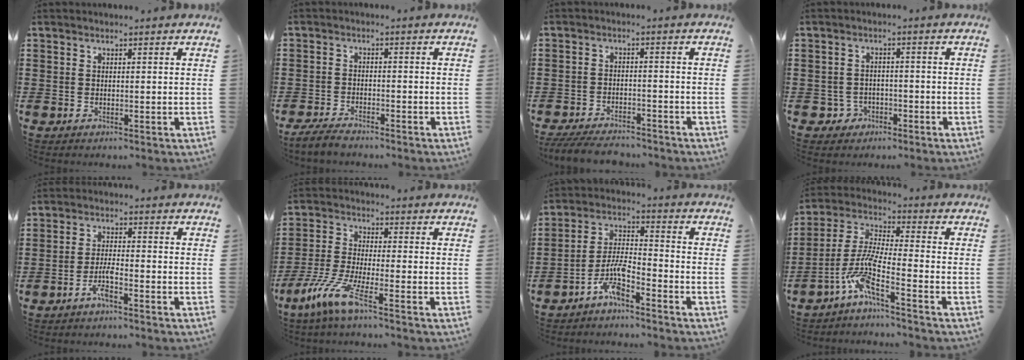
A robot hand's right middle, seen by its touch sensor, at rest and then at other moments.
{"total": 3.4, "force": [-3.2, 1.0, 0.8], "torque": [-0.030, 0.003, -0.070]}
{"total": 4.9, "force": [-4.6, 0.9, 1.3], "torque": [-0.032, -0.001, -0.094]}
{"total": 2.8, "force": [-2.0, 1.9, 0.5], "torque": [-0.018, 0.003, -0.045]}
{"total": 3.6, "force": [-2.3, 0.5, 2.7], "torque": [-0.062, 0.000, -0.046]}
{"total": 8.1, "force": [-5.4, 1.2, 5.9], "torque": [-0.141, -0.014, -0.109]}
{"total": 6.1, "force": [-4.5, 1.1, 4.0], "torque": [-0.098, -0.003, -0.093]}
{"total": 7.7, "force": [-5.2, 0.5, 5.7], "torque": [-0.138, -0.019, -0.106]}